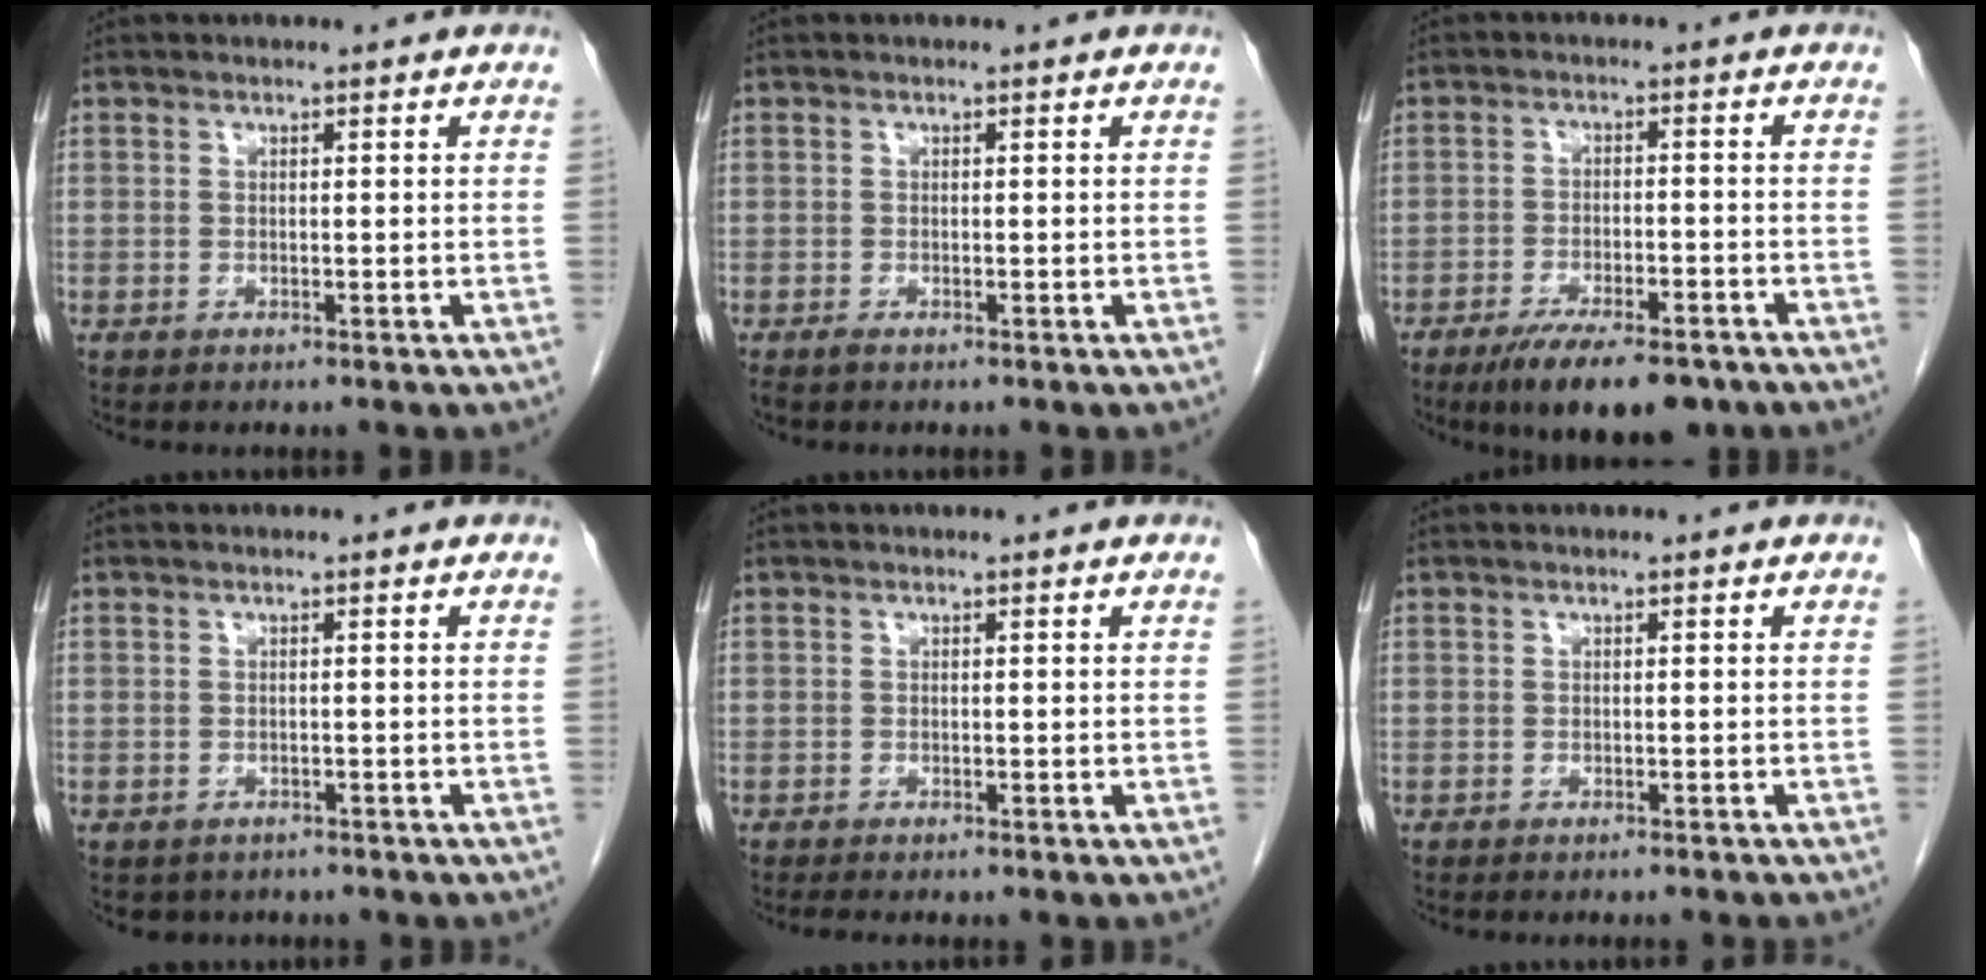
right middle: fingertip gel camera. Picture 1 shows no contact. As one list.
[{"total": 0.6, "force": [-0.4, 0.0, 0.3], "torque": [-0.011, -0.002, -0.008]}, {"total": 10.8, "force": [-7.9, 3.2, 6.7], "torque": [-0.100, -0.011, -0.122]}, {"total": 2.6, "force": [-2.1, 1.6, 0.2], "torque": [-0.007, 0.003, -0.028]}, {"total": 1.6, "force": [-1.4, 0.0, 0.8], "torque": [-0.015, -0.004, -0.020]}, {"total": 2.6, "force": [-2.4, -0.1, 0.9], "torque": [-0.013, 0.000, -0.030]}]